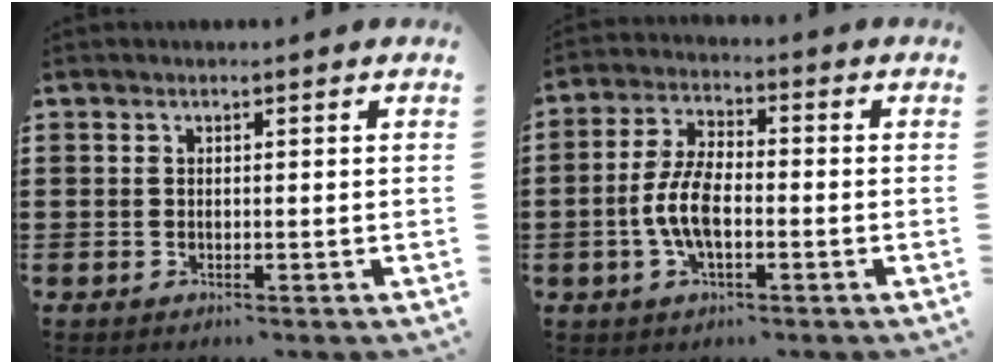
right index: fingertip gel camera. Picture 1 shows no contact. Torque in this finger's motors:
{"motor_torque": [2.14, 0.00, 0.22, 0.16]}